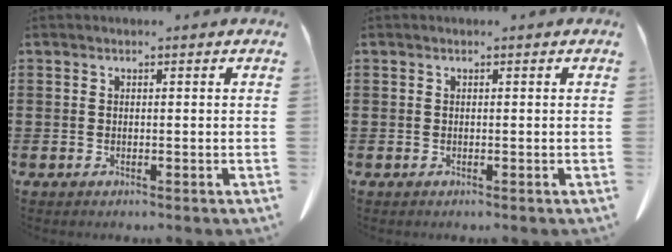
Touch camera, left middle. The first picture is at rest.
{"total": 0.0}